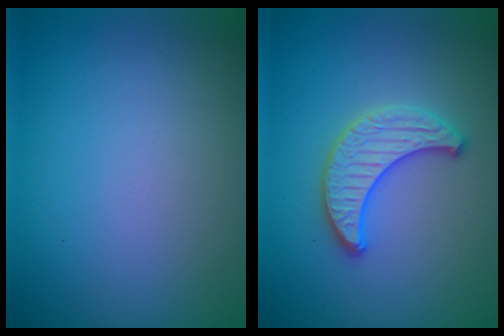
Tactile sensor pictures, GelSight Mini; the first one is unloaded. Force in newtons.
{"total": 3.3, "press": 3.3, "slide": 0.3}